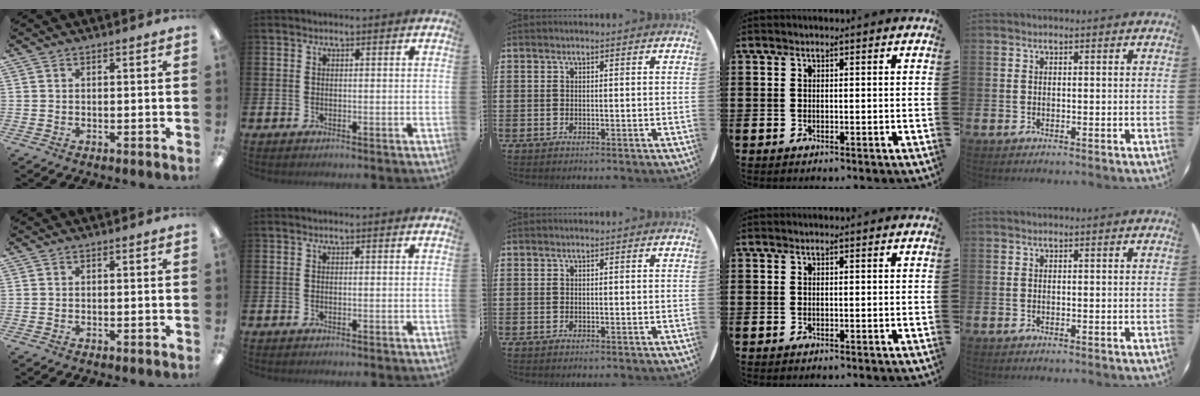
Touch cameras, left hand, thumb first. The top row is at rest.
{}